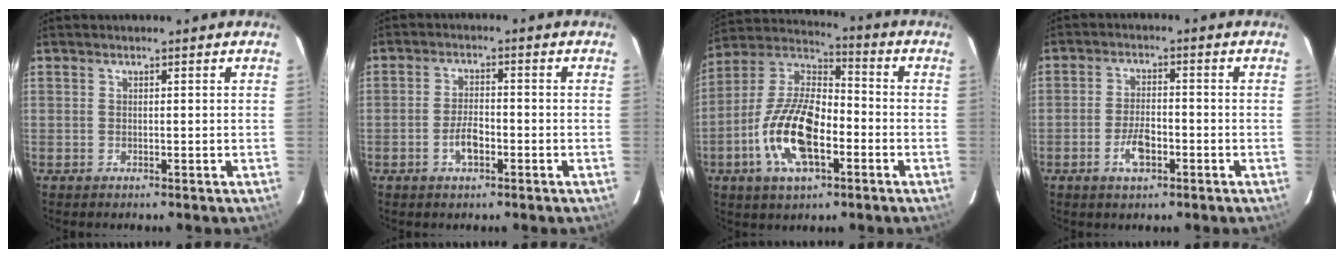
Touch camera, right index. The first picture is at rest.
{"total": 4.2, "force": [-1.9, 1.9, 3.2], "torque": [-0.067, 0.003, -0.034]}
{"total": 16.8, "force": [-5.8, 7.7, 13.8], "torque": [-0.285, 0.002, -0.112]}
{"total": 5.4, "force": [-2.5, 2.4, 4.1], "torque": [-0.088, 0.002, -0.044]}